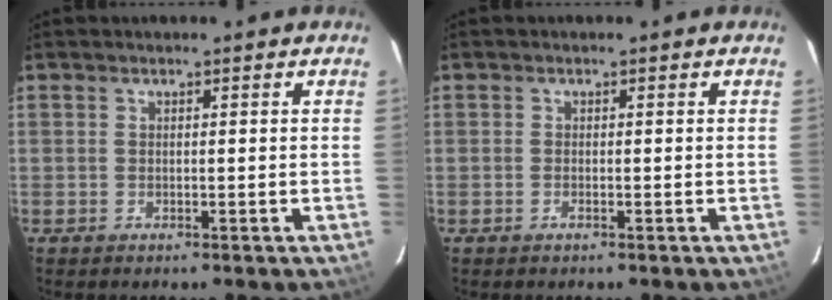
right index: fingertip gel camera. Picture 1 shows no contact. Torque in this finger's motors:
{"motor_torque": [0.13, 0.01, -0.01, 0.01]}